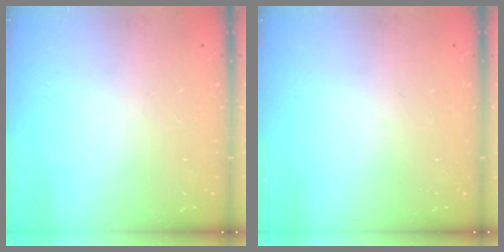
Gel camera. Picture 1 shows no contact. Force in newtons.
{"total": 0.0}